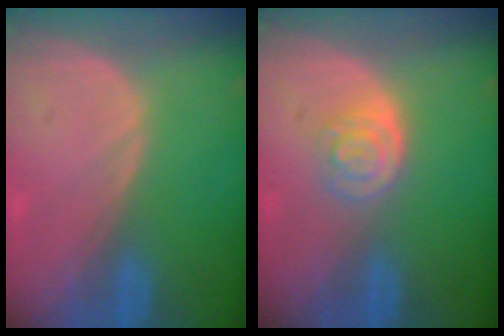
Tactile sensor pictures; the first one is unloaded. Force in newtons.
{"total": 4.0, "press": 3.6, "slide": 1.7}